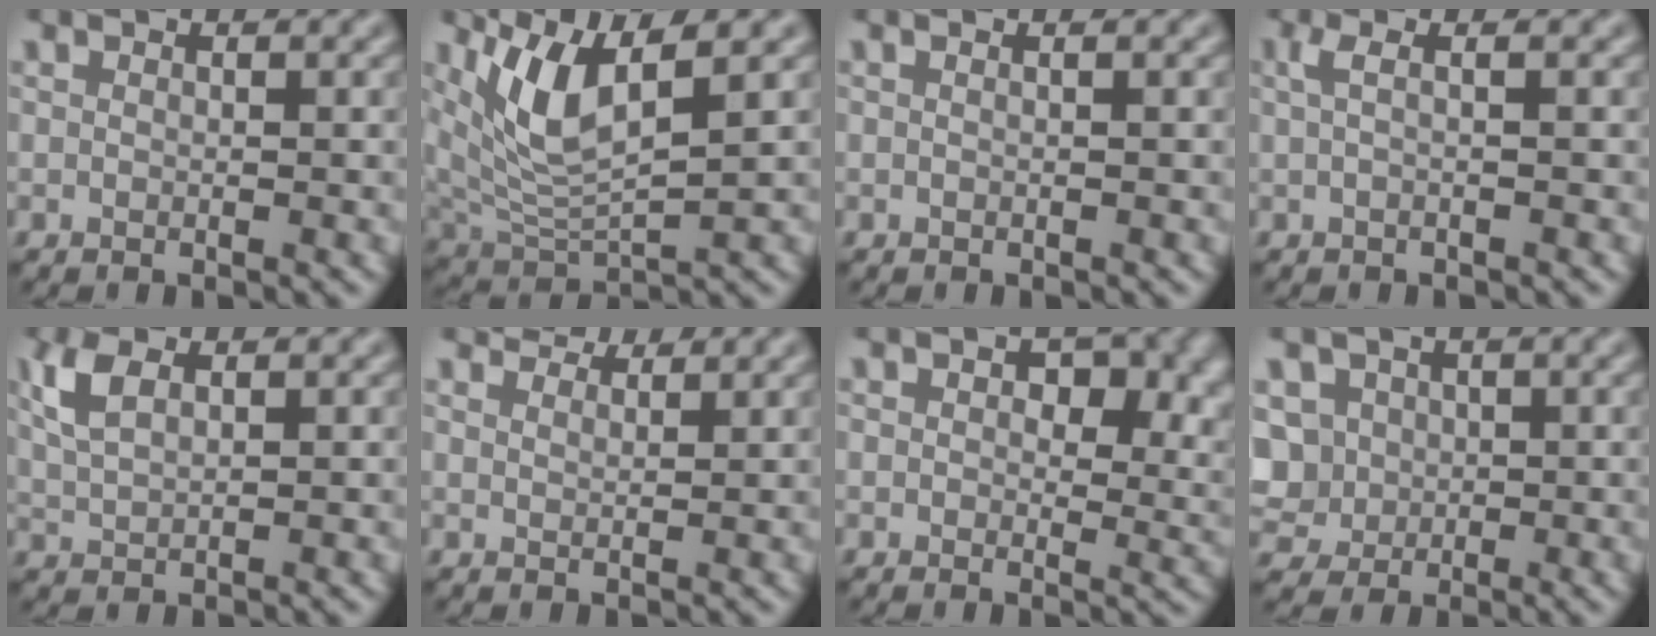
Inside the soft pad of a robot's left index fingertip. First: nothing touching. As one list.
[{"total": 6.7, "force": [2.9, 2.4, 5.6], "torque": [-0.129, -0.010, 0.061]}, {"total": 1.3, "force": [0.4, 0.7, 1.0], "torque": [-0.003, -0.005, -0.007]}, {"total": 1.8, "force": [0.2, 0.6, 1.7], "torque": [-0.034, 0.004, 0.001]}, {"total": 3.1, "force": [1.2, 1.6, 2.4], "torque": [-0.062, 0.005, 0.028]}, {"total": 4.5, "force": [4.2, 1.0, 1.3], "torque": [-0.030, -0.001, 0.059]}, {"total": 7.3, "force": [2.6, 4.4, 5.2], "torque": [-0.059, -0.008, 0.036]}, {"total": 6.4, "force": [0.3, 5.7, 2.8], "torque": [-0.070, 0.021, -0.002]}]